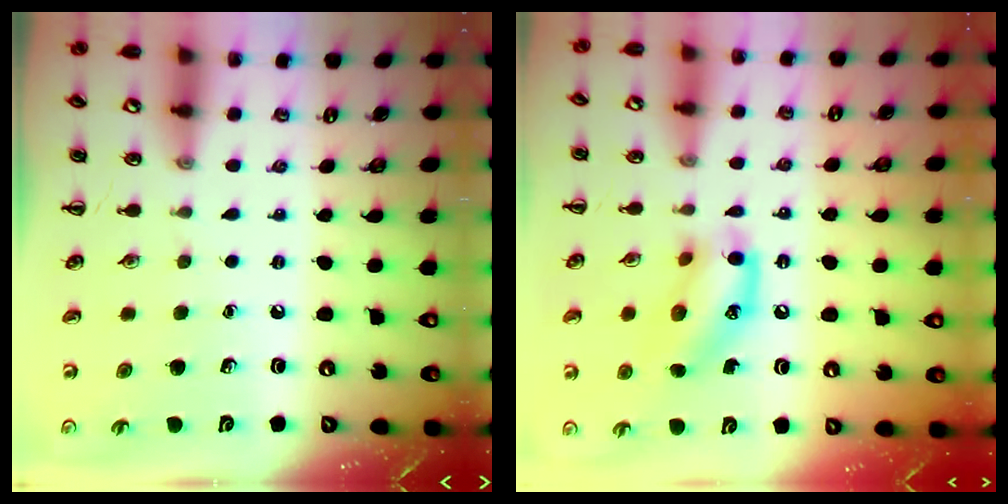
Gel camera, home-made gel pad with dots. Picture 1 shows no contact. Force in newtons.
{"total": 13.8, "press": 13.6, "slide": 2.4}